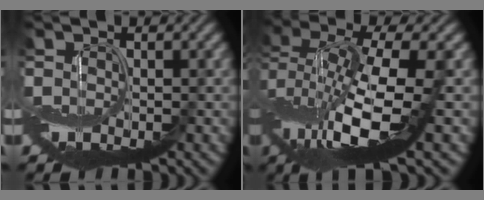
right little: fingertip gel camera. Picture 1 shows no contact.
{"total": 11.5, "force": [-0.2, 4.3, 10.7], "torque": [-0.218, -0.011, -0.003]}